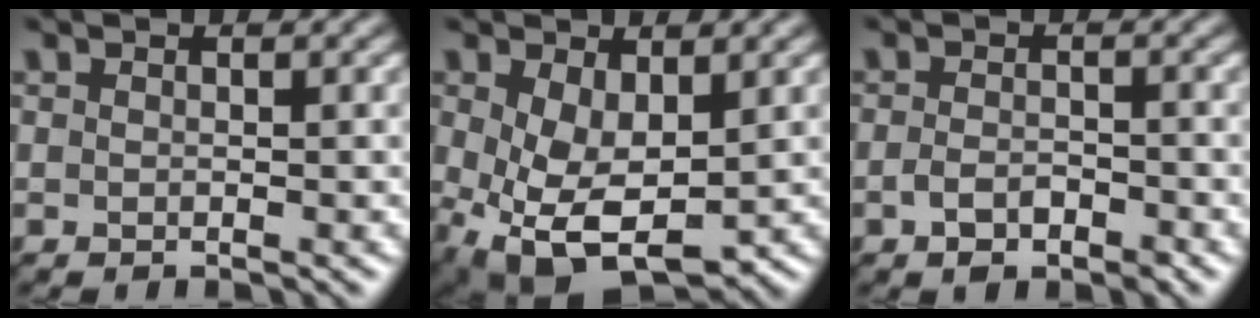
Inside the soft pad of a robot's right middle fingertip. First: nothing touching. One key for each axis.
{"total": 7.2, "fx": -0.7, "fy": 4.2, "fz": 5.7, "tx": -0.134, "ty": -0.022, "tz": 0.003}
{"total": 2.1, "fx": -1.1, "fy": 1.1, "fz": 1.5, "tx": -0.027, "ty": 0.002, "tz": -0.019}